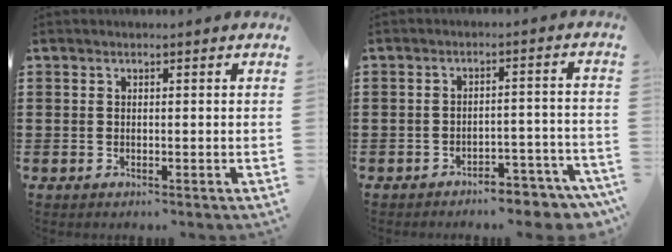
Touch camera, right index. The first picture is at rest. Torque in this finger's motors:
{"motor_torque": [1.11, -1.03, 0.29, 0.02]}